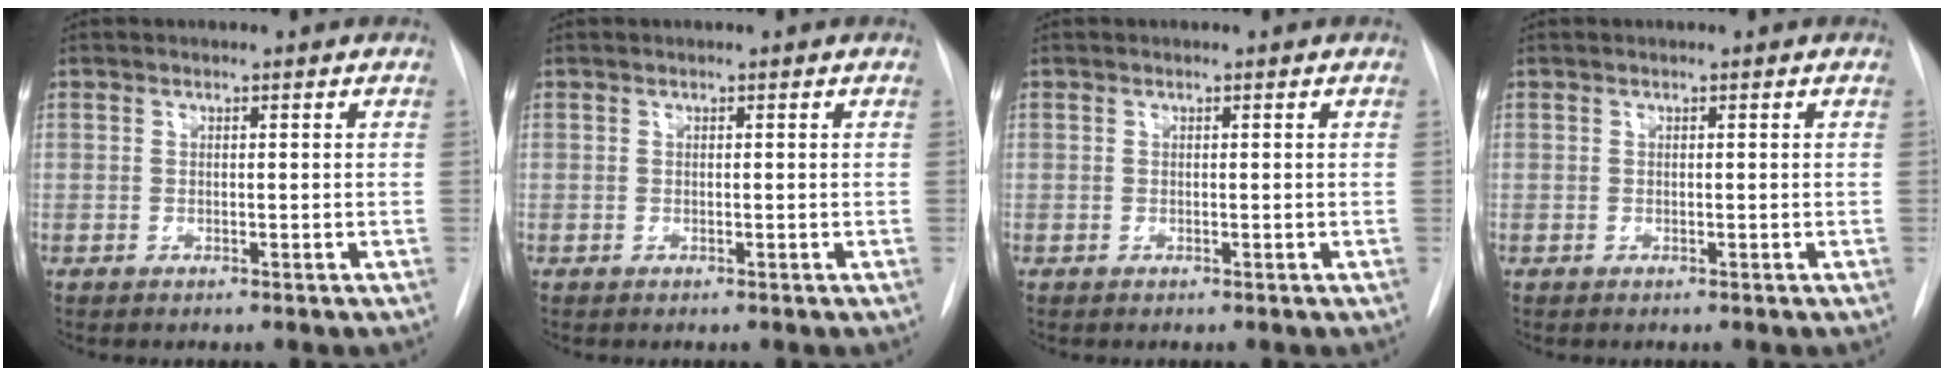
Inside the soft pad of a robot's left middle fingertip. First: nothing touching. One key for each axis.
{"total": 0.0}
{"total": 0.0}
{"total": 0.0}